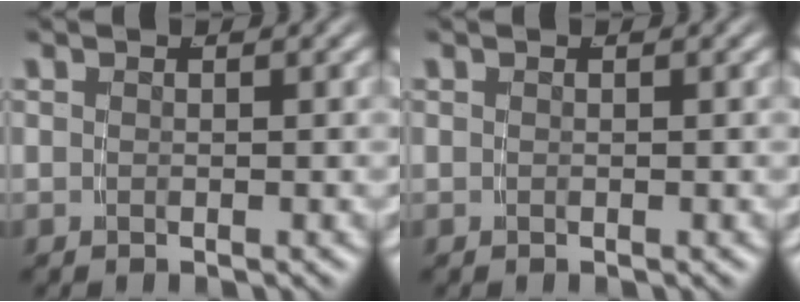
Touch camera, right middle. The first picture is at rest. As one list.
[{"total": 0.0}]